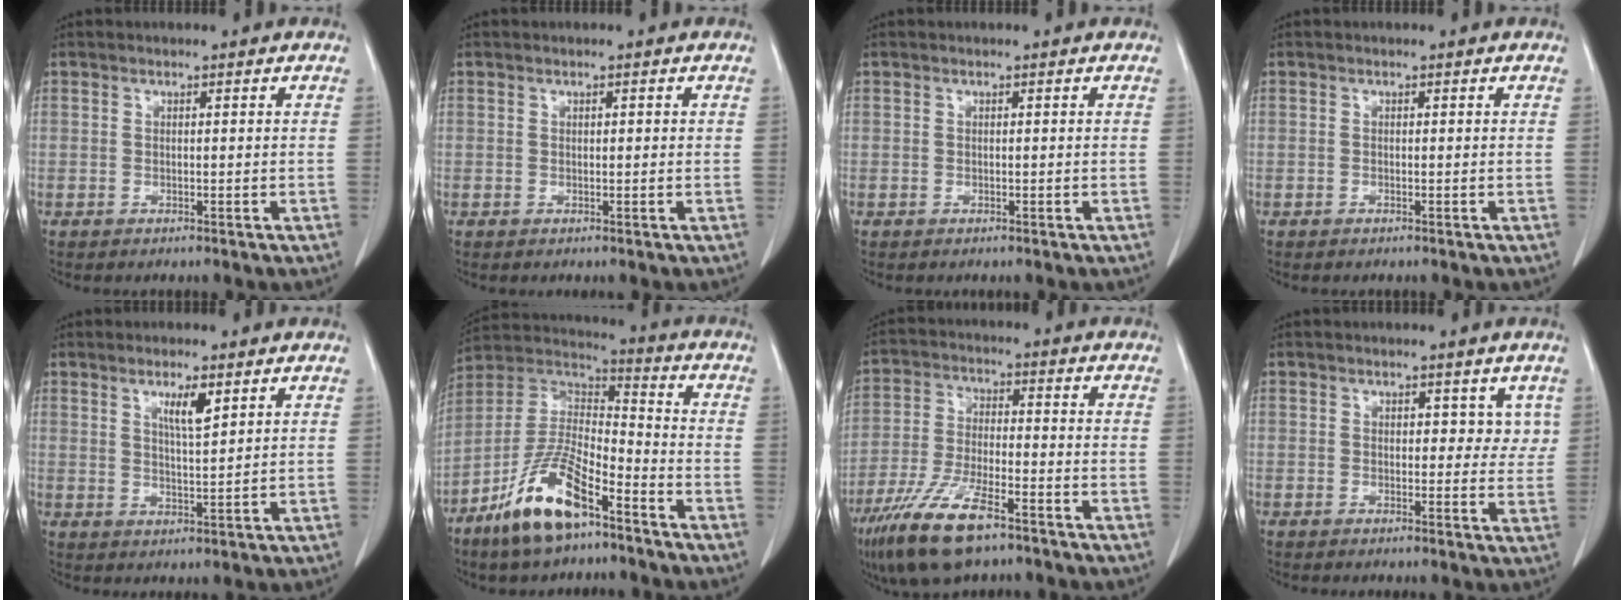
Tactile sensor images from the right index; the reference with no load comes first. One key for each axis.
{"total": 0.5, "fx": 0.2, "fy": 0.2, "fz": 0.5, "tx": -0.007, "ty": 0.001, "tz": 0.003}
{"total": 0.0}
{"total": 0.0}
{"total": 4.2, "fx": 2.3, "fy": 0.5, "fz": 3.5, "tx": -0.061, "ty": -0.003, "tz": 0.041}
{"total": 14.3, "fx": -9.0, "fy": 4.2, "fz": 10.4, "tx": -0.212, "ty": 0.001, "tz": -0.167}
{"total": 12.4, "fx": -8.2, "fy": 2.8, "fz": 8.9, "tx": -0.178, "ty": -0.022, "tz": -0.147}
{"total": 3.4, "fx": 1.7, "fy": 2.2, "fz": 2.0, "tx": -0.004, "ty": -0.003, "tz": 0.018}